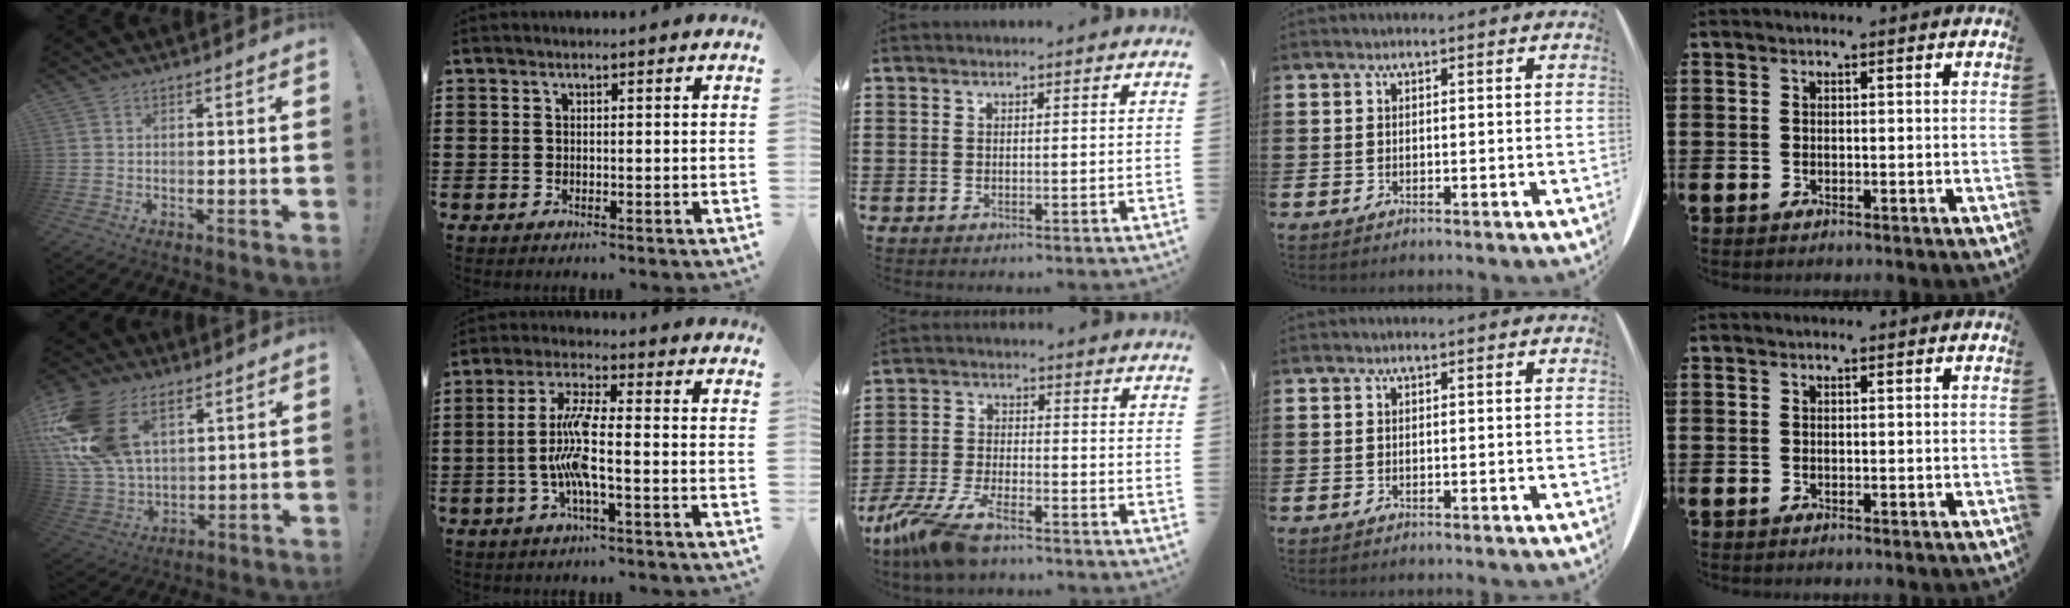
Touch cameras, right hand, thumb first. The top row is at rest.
{"thumb": {"total": 20.0, "force": [9.1, 12.8, 12.4], "torque": [-0.254, -0.032, 0.177]}, "index": {"total": 8.2, "force": [-1.8, 1.5, 7.9], "torque": [-0.180, -0.013, -0.044]}, "middle": {"total": 8.0, "force": [-6.1, 1.9, 4.8], "torque": [-0.120, -0.006, -0.122]}}